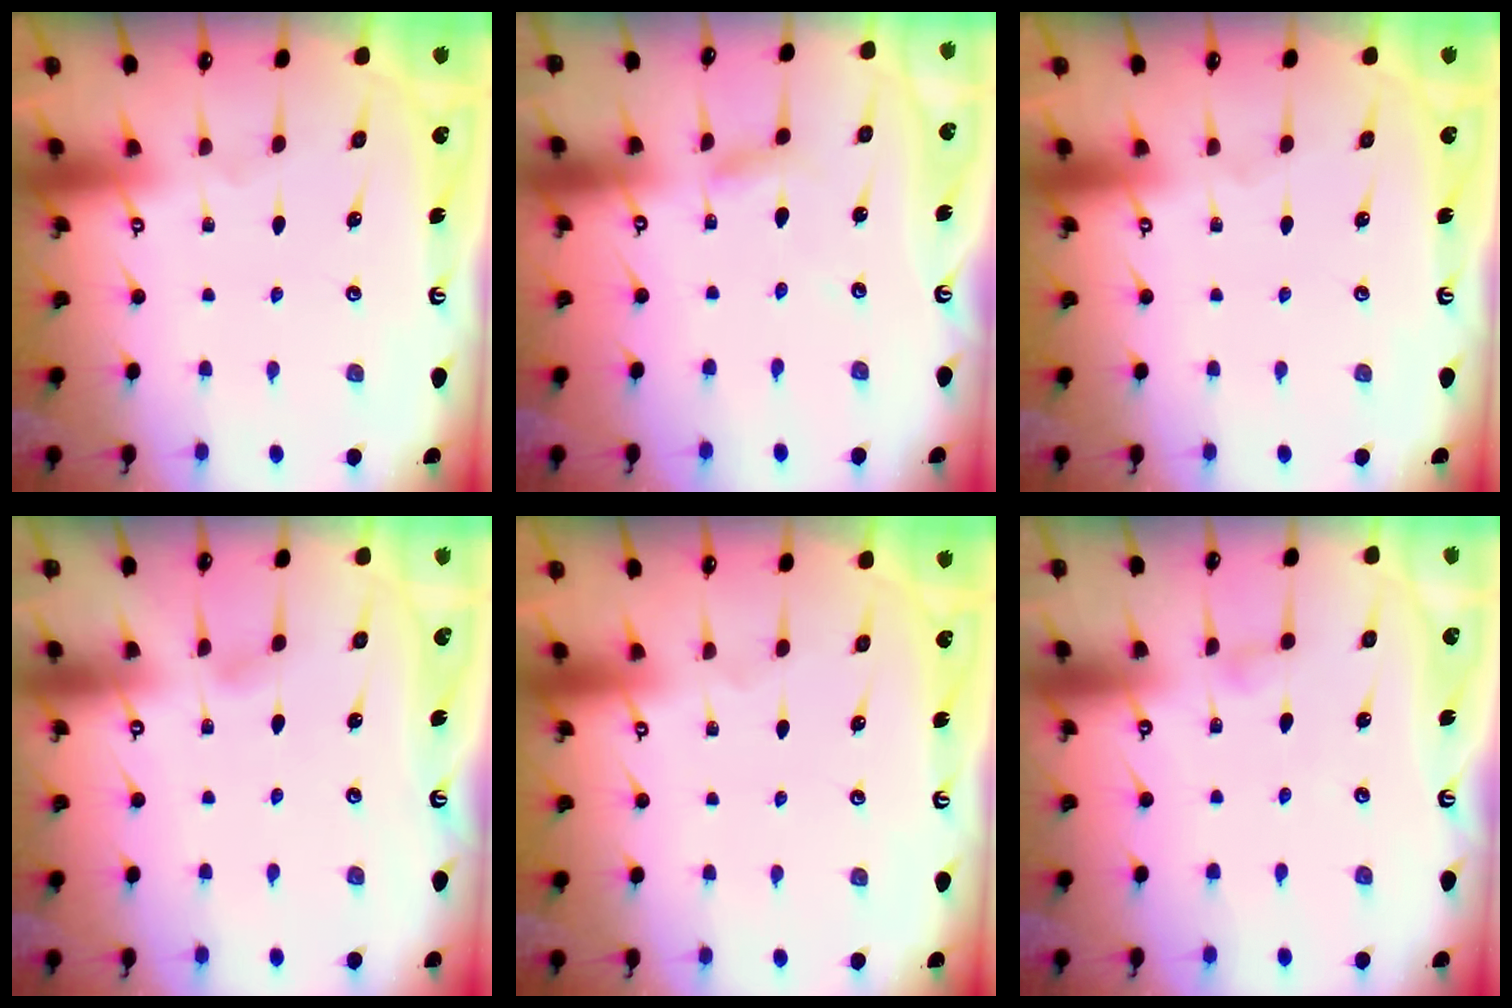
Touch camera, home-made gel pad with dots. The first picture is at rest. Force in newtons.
{"total": 2.8, "press": 2.8, "slide": 0.3}
{"total": 0.0}
{"total": 2.0, "press": 2.0, "slide": 0.2}
{"total": 0.0}
{"total": 2.5, "press": 2.4, "slide": 0.3}